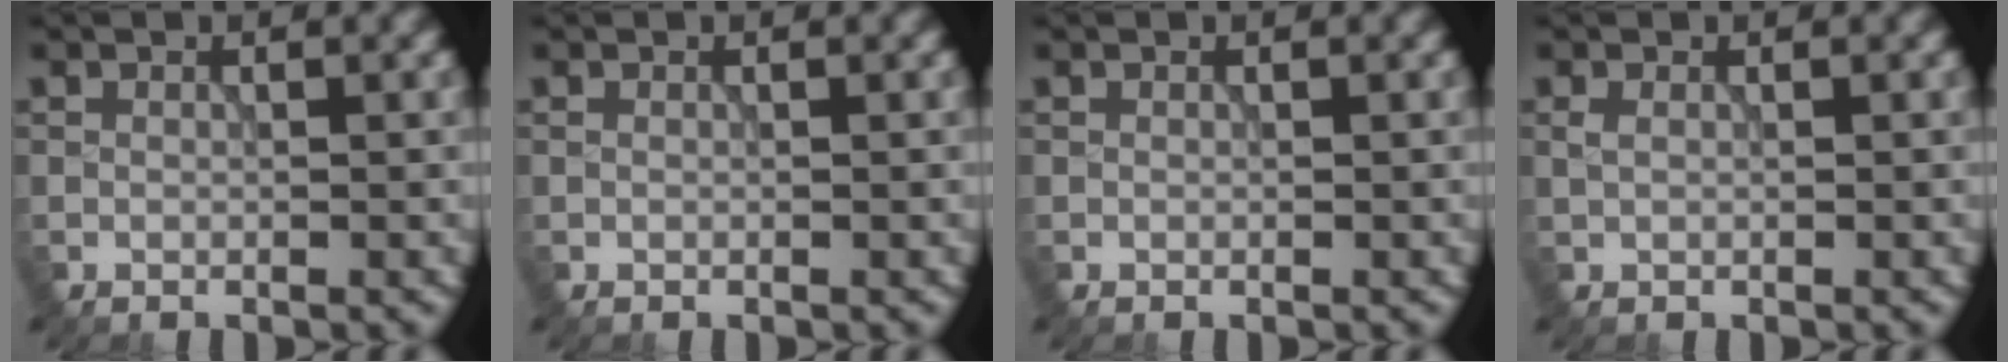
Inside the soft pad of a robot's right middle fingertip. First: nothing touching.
{"total": 0.0}
{"total": 0.0}
{"total": 0.7, "force": [0.1, 0.4, 0.5], "torque": [-0.014, -0.001, 0.006]}